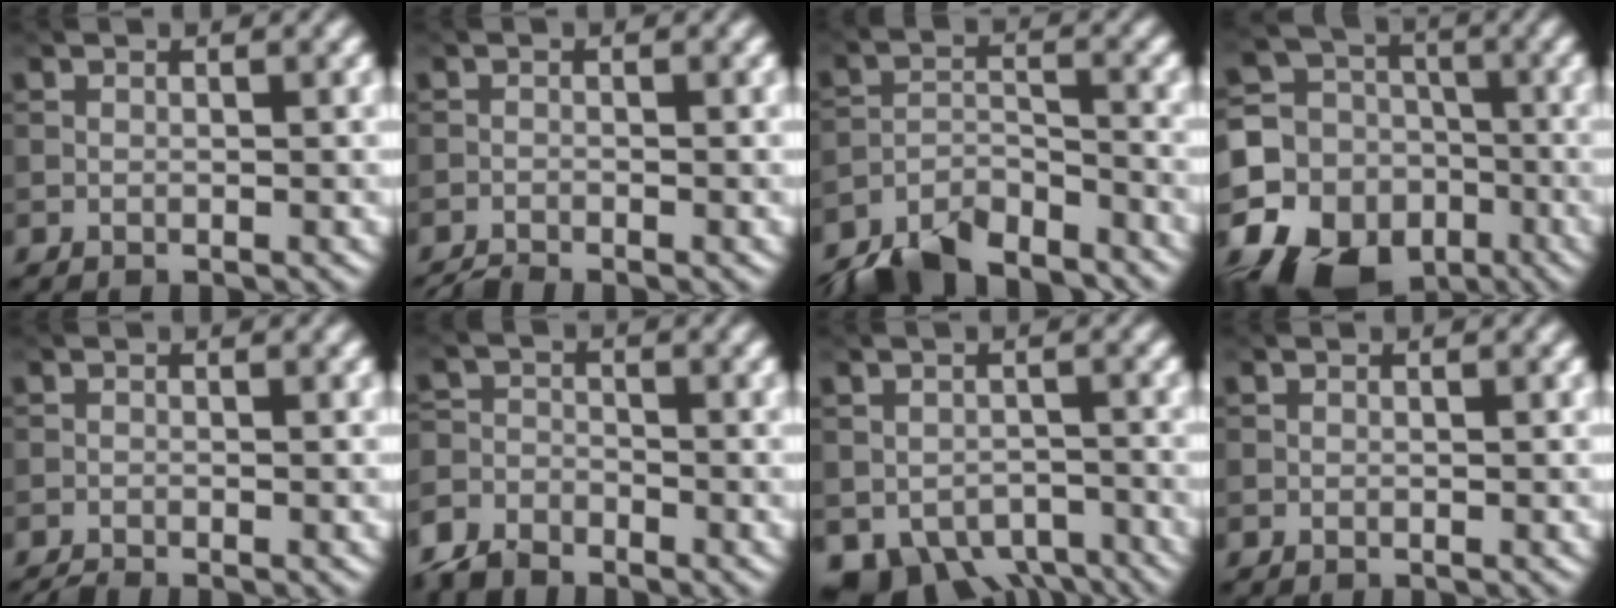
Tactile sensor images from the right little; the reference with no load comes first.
{"total": 1.5, "force": [-1.5, 0.0, 0.4], "torque": [-0.010, -0.004, -0.034]}
{"total": 7.9, "force": [-6.8, 2.5, 3.1], "torque": [-0.052, -0.010, -0.133]}
{"total": 16.0, "force": [-8.9, 12.4, 4.6], "torque": [-0.098, -0.056, -0.160]}
{"total": 1.1, "force": [-1.1, 0.0, 0.3], "torque": [-0.003, -0.004, -0.025]}
{"total": 4.2, "force": [-3.7, 1.9, 0.7], "torque": [-0.013, -0.011, -0.076]}
{"total": 6.1, "force": [-3.8, 3.9, 2.6], "torque": [-0.038, -0.030, -0.048]}
{"total": 0.0}